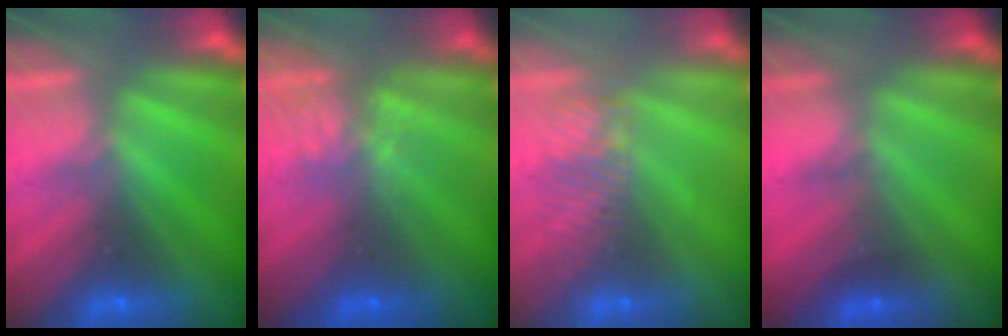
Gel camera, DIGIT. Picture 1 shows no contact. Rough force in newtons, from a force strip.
{"total": 4.5}
{"total": 8.7}
{"total": 1.7}